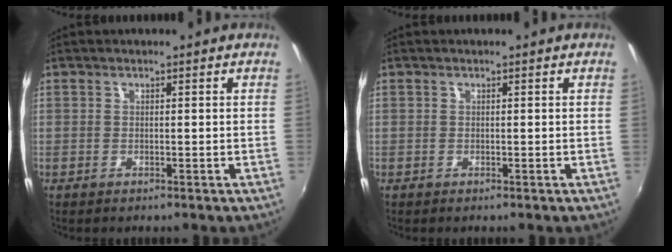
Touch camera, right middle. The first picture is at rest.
{"total": 0.0}